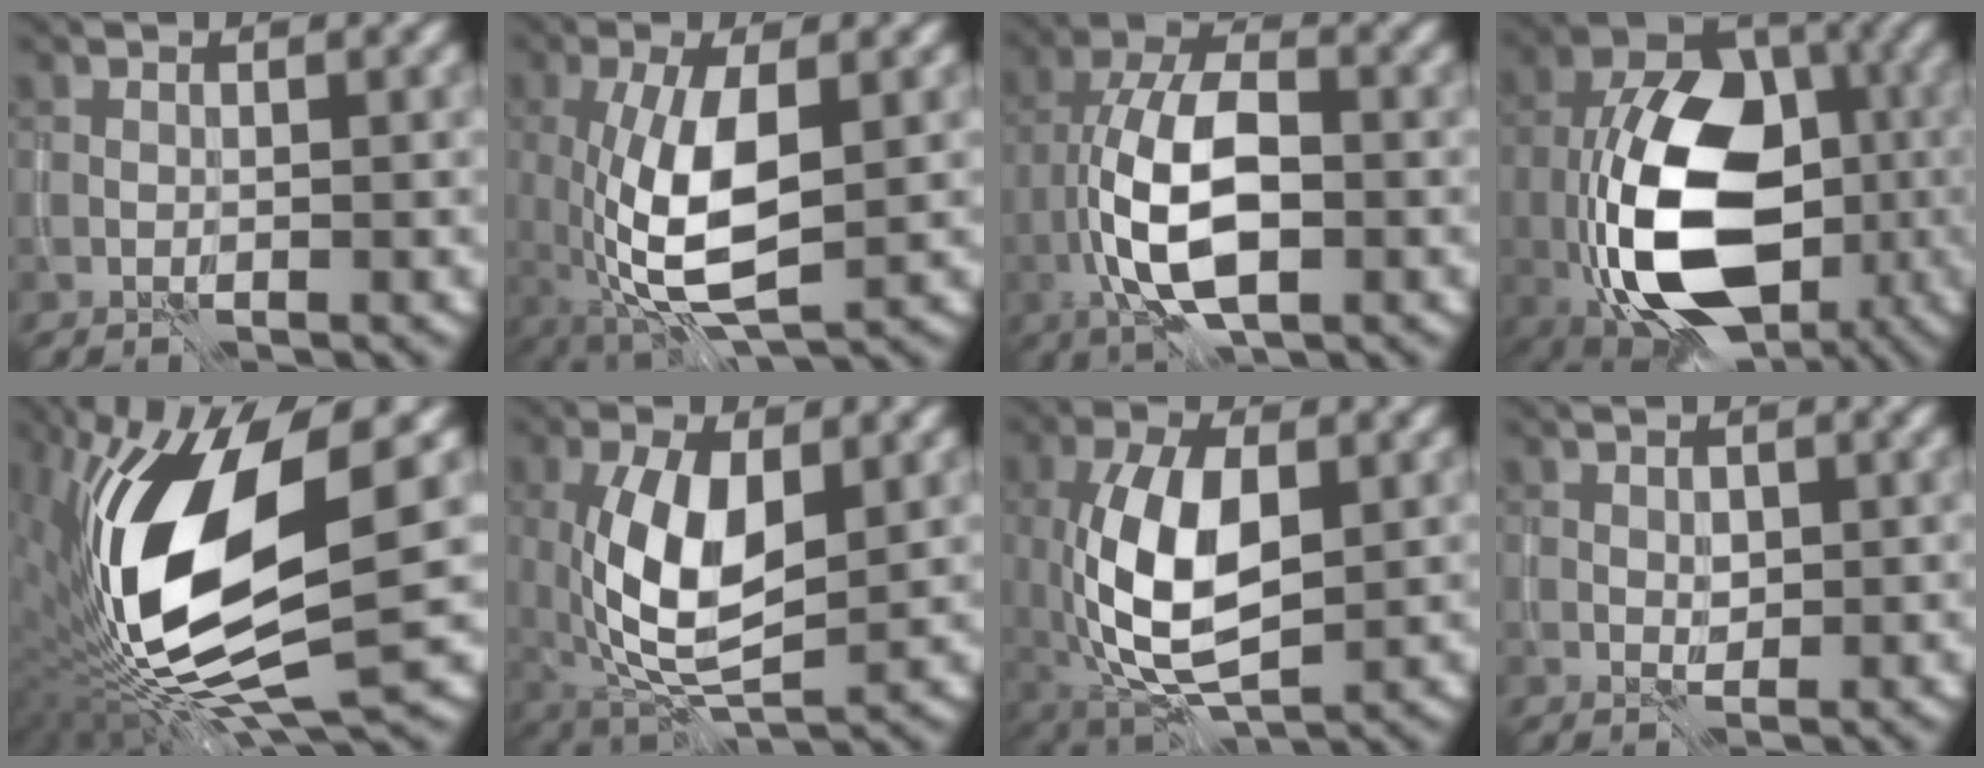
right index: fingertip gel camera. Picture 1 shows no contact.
{"total": 8.1, "force": [-0.6, 3.1, 7.4], "torque": [-0.160, -0.010, -0.009]}
{"total": 9.2, "force": [-2.4, 4.1, 7.9], "torque": [-0.148, 0.010, -0.047]}
{"total": 14.4, "force": [-4.2, 8.8, 10.6], "torque": [-0.184, -0.014, -0.077]}
{"total": 15.8, "force": [-0.4, 5.6, 14.8], "torque": [-0.300, -0.002, -0.008]}
{"total": 8.3, "force": [0.5, 3.8, 7.3], "torque": [-0.153, -0.004, 0.011]}
{"total": 9.2, "force": [-0.1, 4.4, 8.0], "torque": [-0.166, -0.001, 0.000]}
{"total": 1.0, "force": [0.1, 0.7, 0.6], "torque": [-0.011, -0.003, 0.005]}